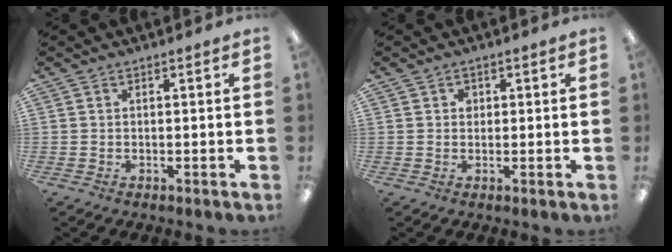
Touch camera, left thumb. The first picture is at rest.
{"total": 1.7, "force": [0.6, 1.5, 0.6], "torque": [-0.004, 0.004, 0.007]}